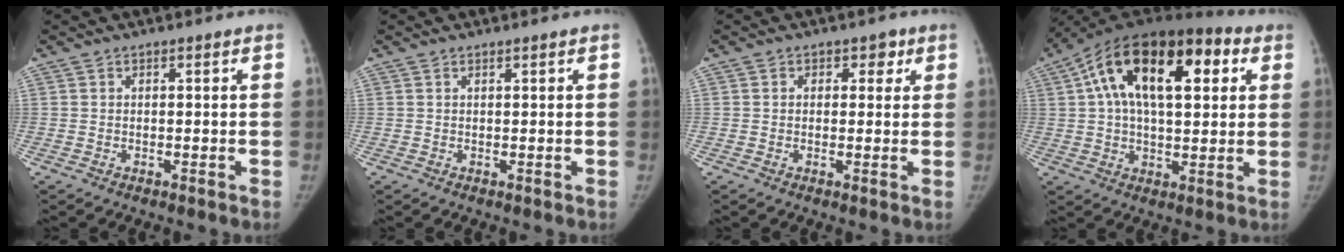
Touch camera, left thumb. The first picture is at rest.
{"total": 0.0}
{"total": 3.4, "force": [1.1, 2.7, 1.6], "torque": [0.009, 0.000, 0.008]}
{"total": 21.3, "force": [6.1, 10.6, 17.5], "torque": [-0.283, 0.036, 0.089]}